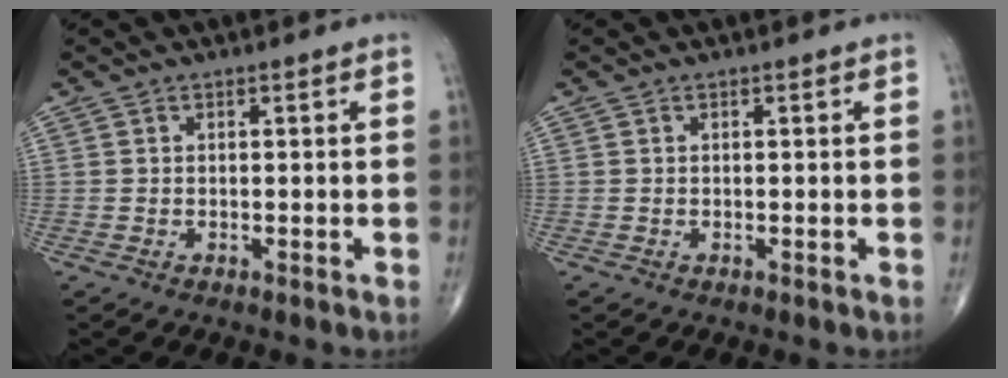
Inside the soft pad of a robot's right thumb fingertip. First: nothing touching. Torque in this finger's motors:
{"motor_torque": [0.02, 0.04, -0.01, 0.00, 0.00]}